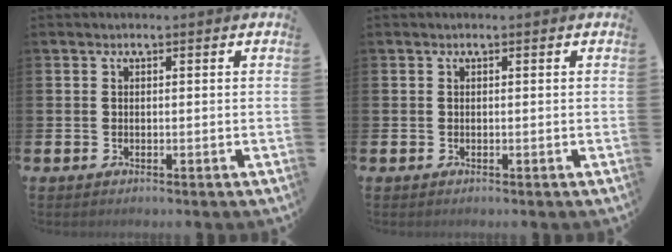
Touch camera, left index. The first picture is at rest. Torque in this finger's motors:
{"motor_torque": [0.00, 0.00, 0.00, 0.01]}